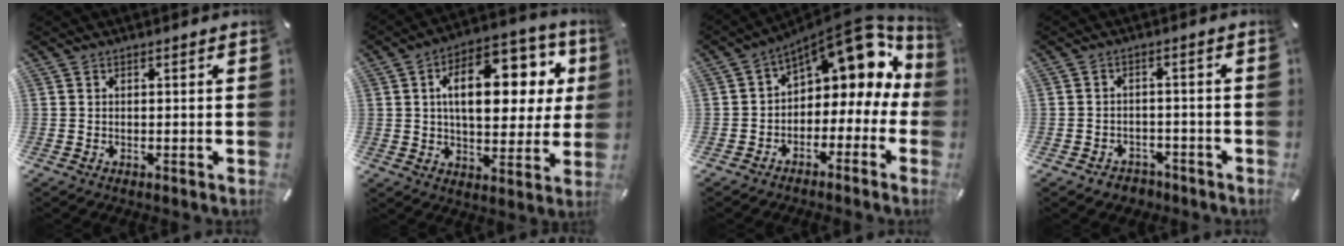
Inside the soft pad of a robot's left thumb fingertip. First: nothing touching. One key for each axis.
{"total": 19.5, "fx": 5.7, "fy": 10.8, "fz": 15.2, "tx": -0.223, "ty": -0.012, "tz": 0.092}
{"total": 12.1, "fx": 7.5, "fy": 6.2, "fz": 7.1, "tx": -0.103, "ty": -0.066, "tz": 0.124}
{"total": 3.3, "fx": -2.3, "fy": 2.3, "fz": 0.6, "tx": -0.010, "ty": 0.012, "tz": -0.045}